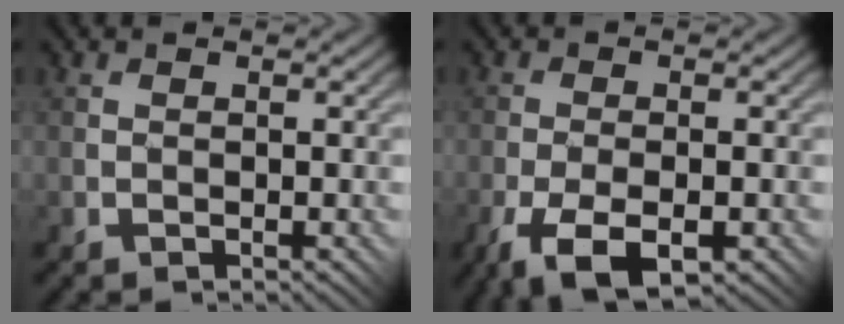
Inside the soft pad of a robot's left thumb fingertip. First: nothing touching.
{"total": 7.1, "force": [-3.9, 3.0, 5.2], "torque": [-0.104, -0.012, -0.060]}